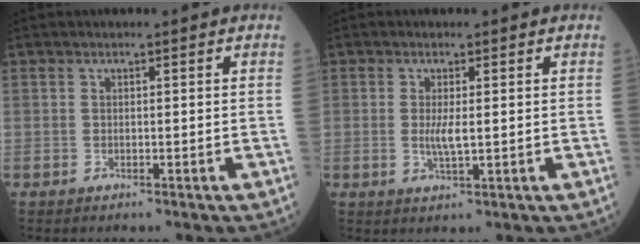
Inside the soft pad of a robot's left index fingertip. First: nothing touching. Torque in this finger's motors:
{"motor_torque": [0.23, 0.05, 0.07, 0.02]}